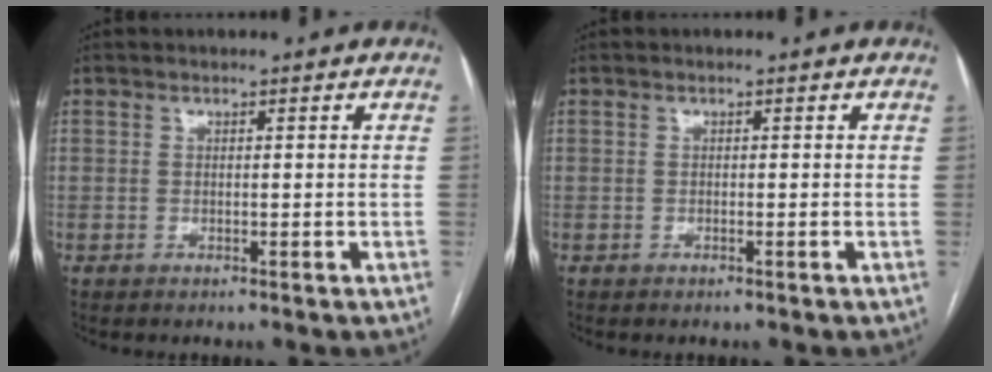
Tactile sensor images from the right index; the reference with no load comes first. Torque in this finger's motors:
{"motor_torque": [-0.07, 0.07, 0.04, -0.01]}